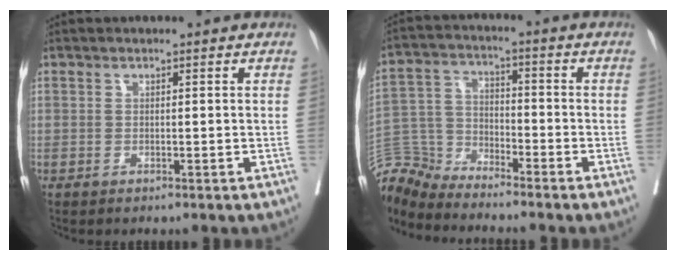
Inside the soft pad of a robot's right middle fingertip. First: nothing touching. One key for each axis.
{"total": 7.4, "fx": -7.3, "fy": 0.1, "fz": -1.1, "tx": 0.012, "ty": 0.019, "tz": -0.146}